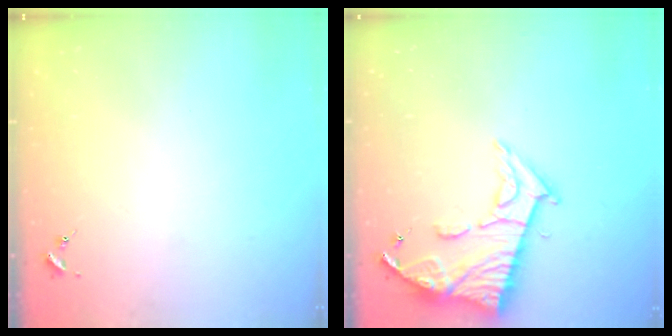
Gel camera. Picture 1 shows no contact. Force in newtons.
{"total": 13.0, "press": 12.9, "slide": 1.4}